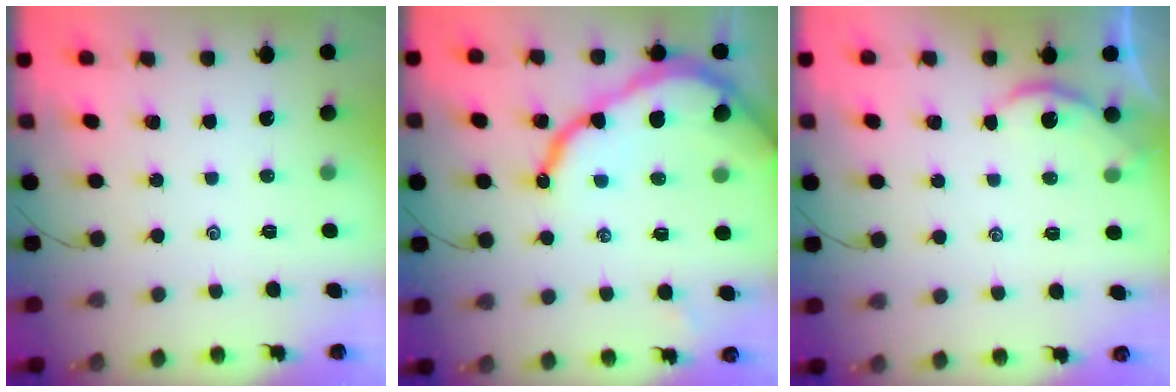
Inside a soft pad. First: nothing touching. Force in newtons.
{"total": 14.1, "press": 14.1, "slide": 1.3}
{"total": 2.9, "press": 2.9, "slide": 0.2}